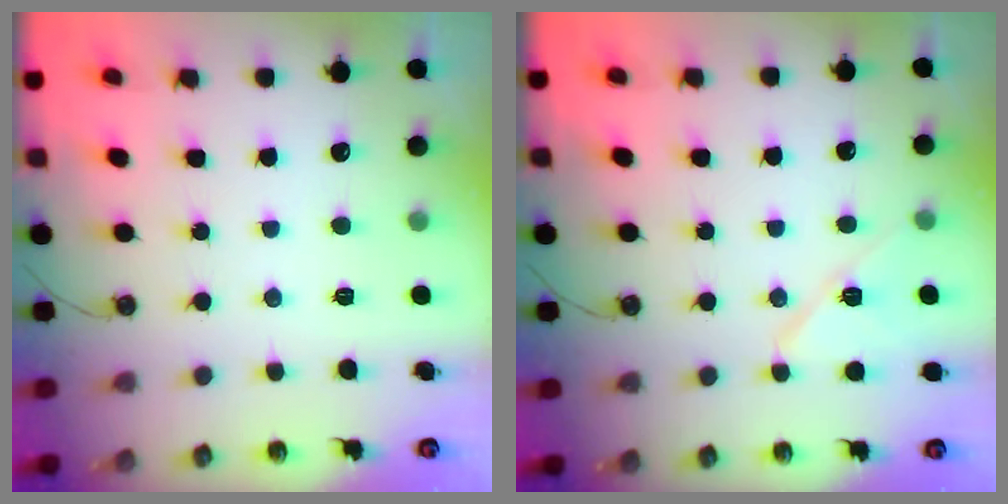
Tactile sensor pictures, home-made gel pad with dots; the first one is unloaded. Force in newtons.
{"total": 9.6, "press": 9.6, "slide": 1.0}